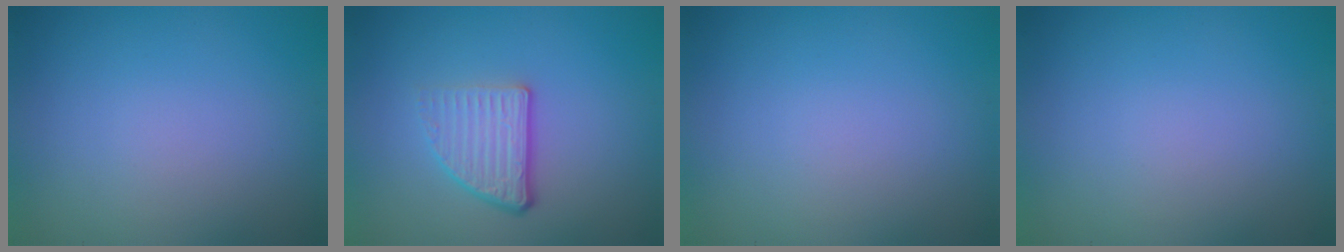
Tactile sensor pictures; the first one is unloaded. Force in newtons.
{"total": 3.8, "press": 2.5, "slide": 2.9}
{"total": 0.0}
{"total": 0.0}